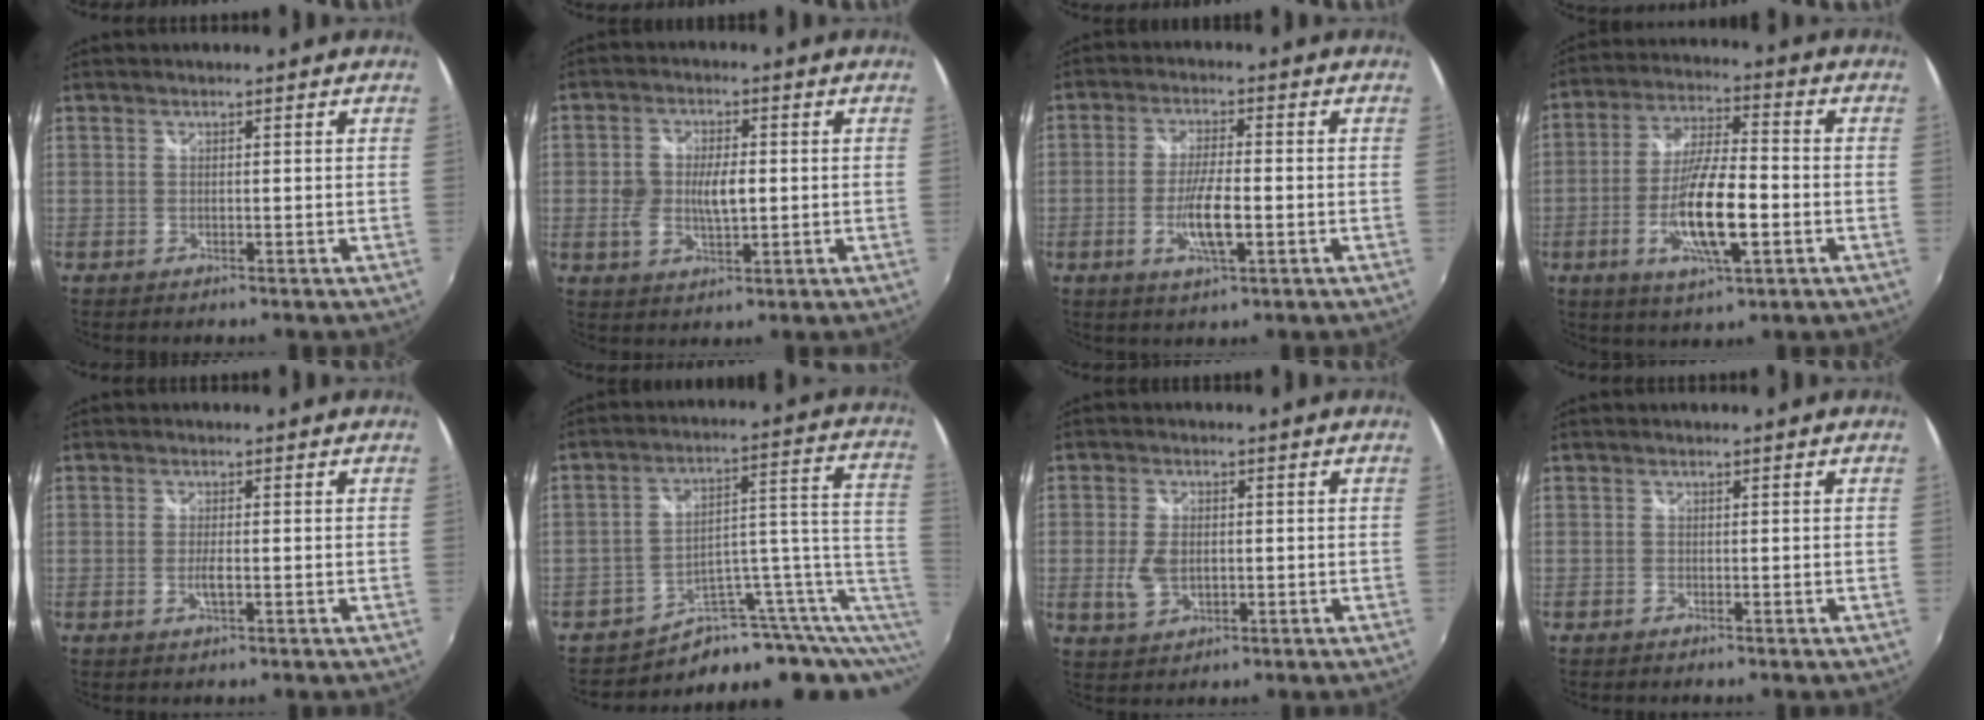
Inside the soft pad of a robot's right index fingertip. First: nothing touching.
{"total": 7.2, "force": [-0.5, 3.7, 6.2], "torque": [-0.115, -0.001, -0.009]}
{"total": 7.3, "force": [-2.1, 1.6, 6.9], "torque": [-0.135, -0.007, -0.038]}
{"total": 13.5, "force": [-3.9, 3.2, 12.5], "torque": [-0.245, -0.009, -0.071]}
{"total": 2.3, "force": [-0.5, 0.6, 2.2], "torque": [-0.042, -0.005, -0.009]}
{"total": 13.7, "force": [-4.2, 7.8, 10.4], "torque": [-0.132, 0.031, -0.065]}
{"total": 5.7, "force": [-0.6, 3.7, 4.2], "torque": [-0.092, -0.002, -0.009]}
{"total": 0.5, "force": [-0.5, 0.2, 0.1], "torque": [-0.003, -0.002, -0.012]}